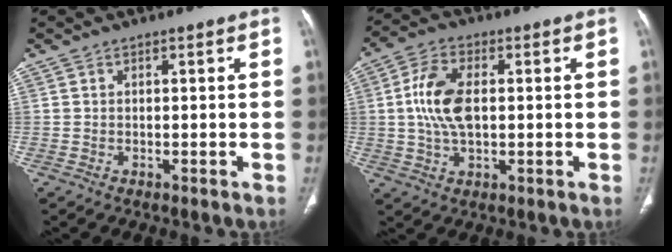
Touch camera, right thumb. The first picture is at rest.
{"total": 9.7, "force": [0.8, 5.3, 8.1], "torque": [-0.166, 0.006, 0.014]}